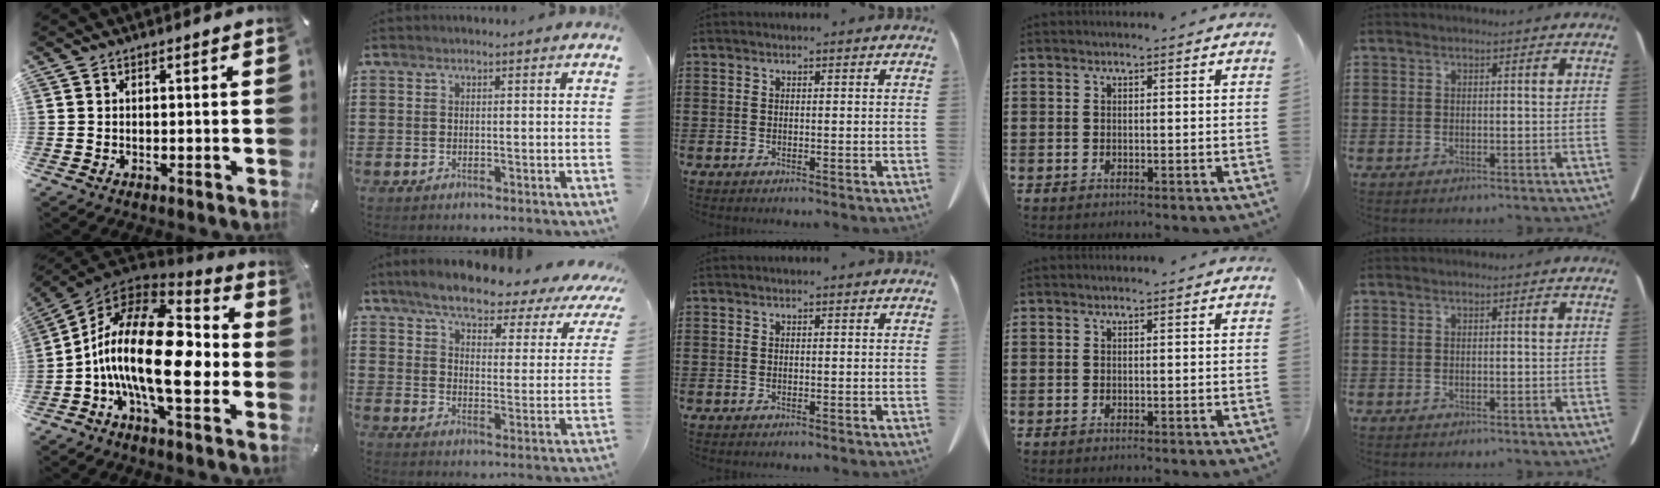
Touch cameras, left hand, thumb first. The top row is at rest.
{"thumb": {"total": 24.7, "force": [-3.6, 10.9, 21.8], "torque": [-0.449, 0.005, -0.063]}, "index": {"total": 5.1, "force": [4.1, 0.8, 3.0], "torque": [-0.080, -0.025, 0.060]}}